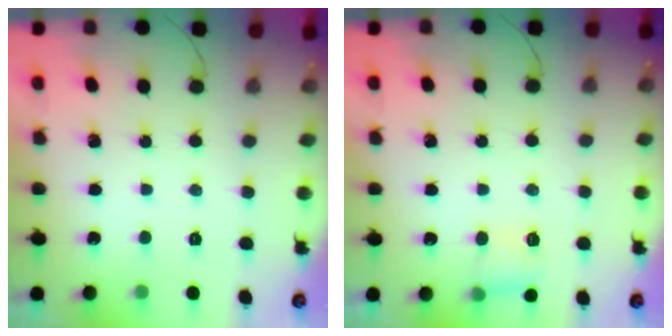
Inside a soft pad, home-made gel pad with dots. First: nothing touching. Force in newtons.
{"total": 4.6, "press": 4.4, "slide": 1.2}